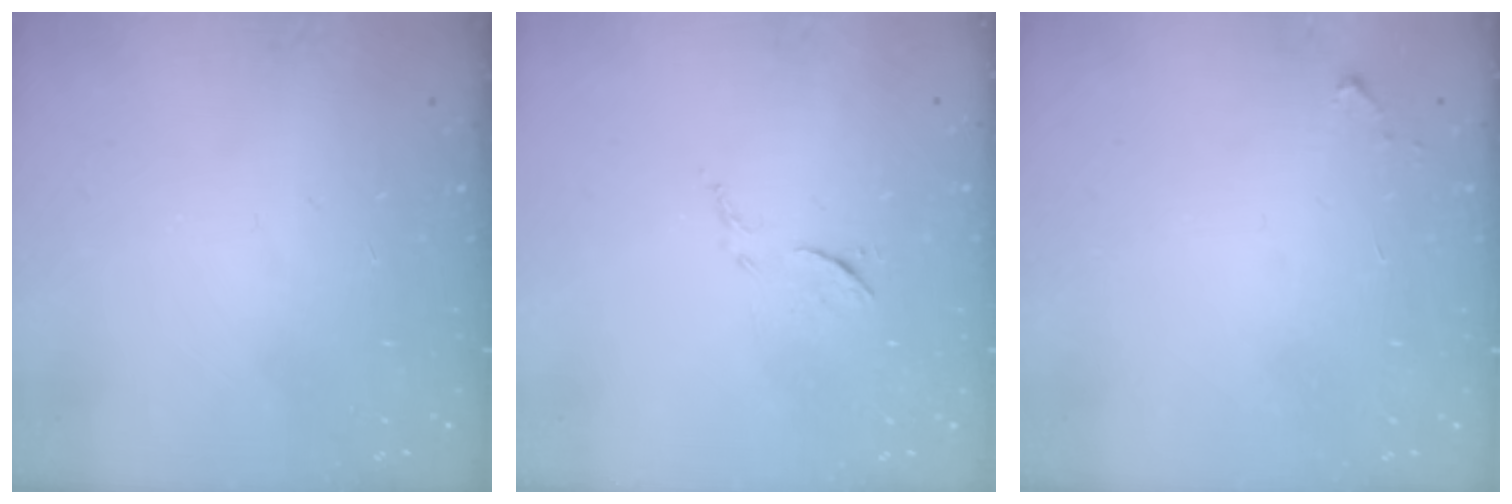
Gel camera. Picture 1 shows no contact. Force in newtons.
{"total": 6.9, "press": 6.9, "slide": 0.4}
{"total": 2.6, "press": 2.6, "slide": 0.4}